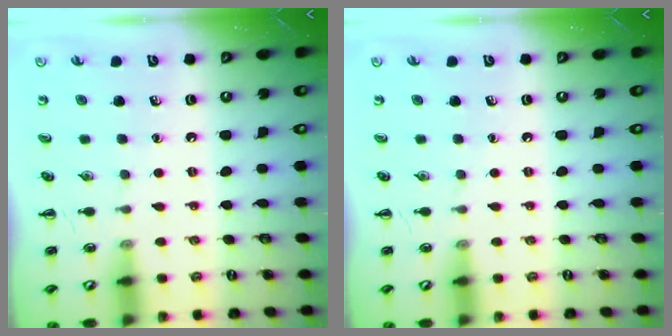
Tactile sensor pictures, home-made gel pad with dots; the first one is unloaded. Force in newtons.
{"total": 0.0}